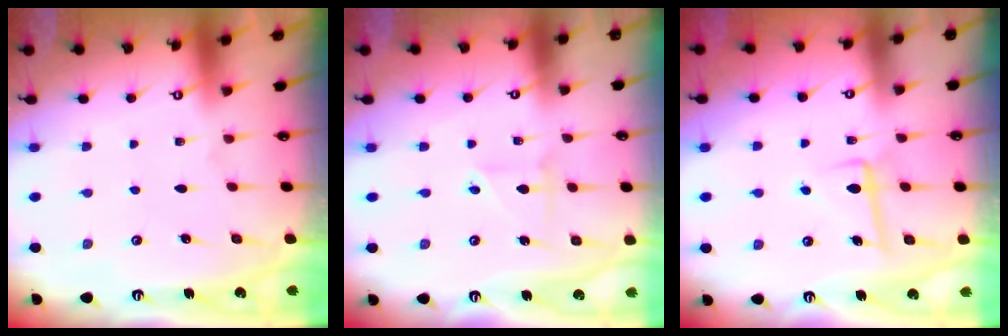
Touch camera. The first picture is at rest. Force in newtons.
{"total": 2.3, "press": 2.3, "slide": 0.4}
{"total": 6.5, "press": 6.4, "slide": 1.5}